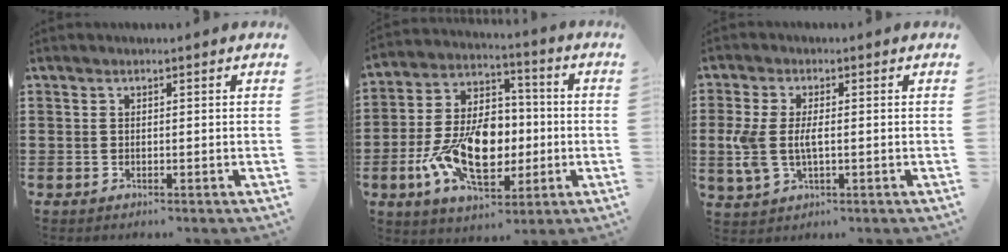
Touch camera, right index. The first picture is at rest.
{"total": 13.6, "force": [-3.0, 8.2, 10.4], "torque": [-0.220, 0.004, -0.053]}
{"total": 5.2, "force": [-0.2, 2.6, 4.5], "torque": [-0.116, -0.003, -0.011]}